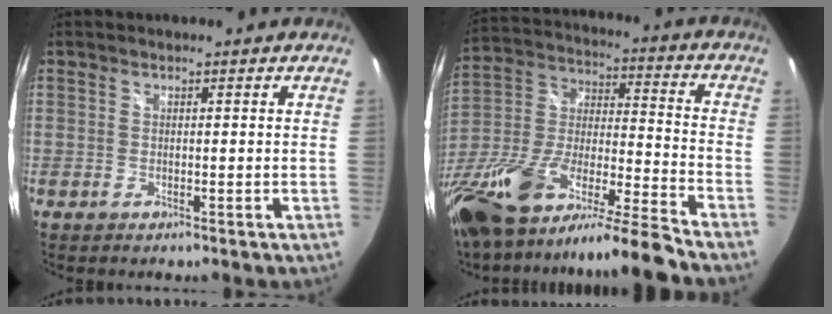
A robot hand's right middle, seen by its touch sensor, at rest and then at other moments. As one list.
[{"total": 24.3, "force": [-18.1, 1.8, 16.1], "torque": [-0.286, -0.047, -0.324]}]